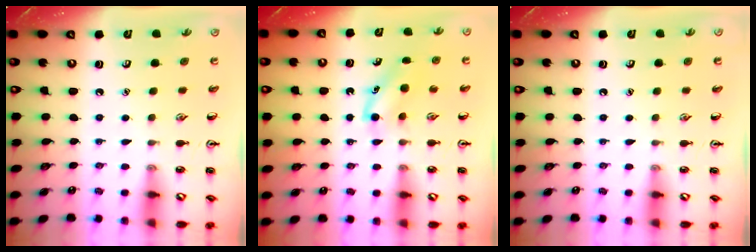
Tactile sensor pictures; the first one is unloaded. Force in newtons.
{"total": 5.2, "press": 5.0, "slide": 1.4}
{"total": 0.0}